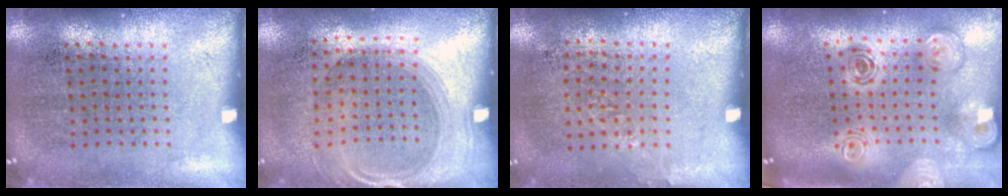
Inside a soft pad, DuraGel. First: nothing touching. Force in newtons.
{"total": 1.5, "press": 1.3, "slide": 0.8}
{"total": 1.0, "press": 0.7, "slide": 0.6}
{"total": 2.0, "press": 1.7, "slide": 1.1}